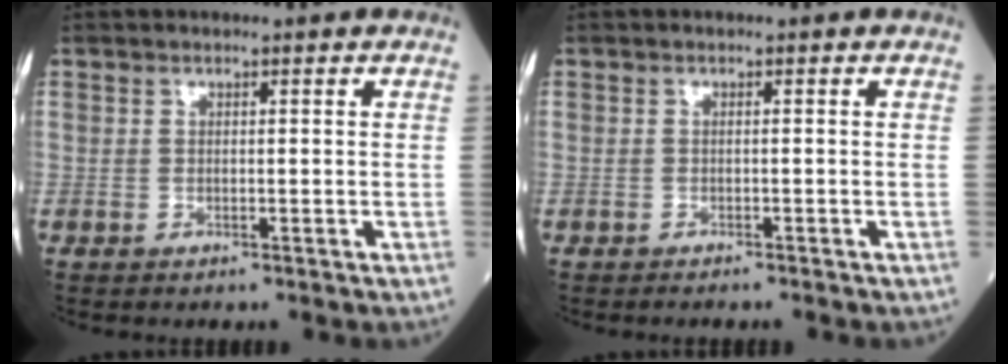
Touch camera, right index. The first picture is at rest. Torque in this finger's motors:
{"motor_torque": [0.02, -0.06, -0.01, 0.00]}